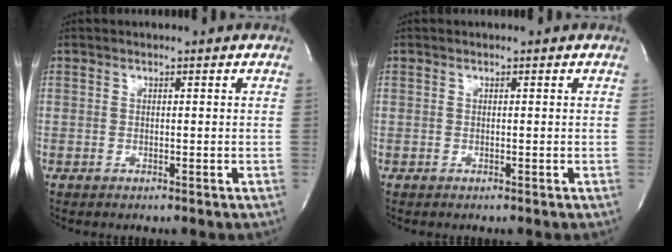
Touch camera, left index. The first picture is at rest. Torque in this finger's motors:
{"motor_torque": [0.00, 0.00, 0.00, 0.00]}